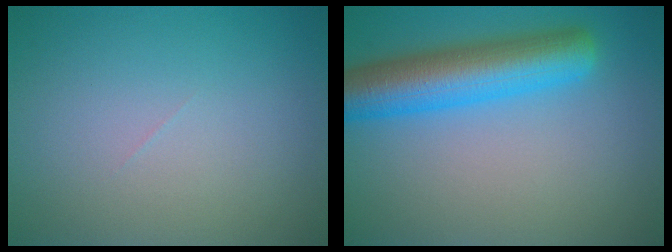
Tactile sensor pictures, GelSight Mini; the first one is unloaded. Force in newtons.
{"total": 7.5, "press": 7.5, "slide": 0.3}